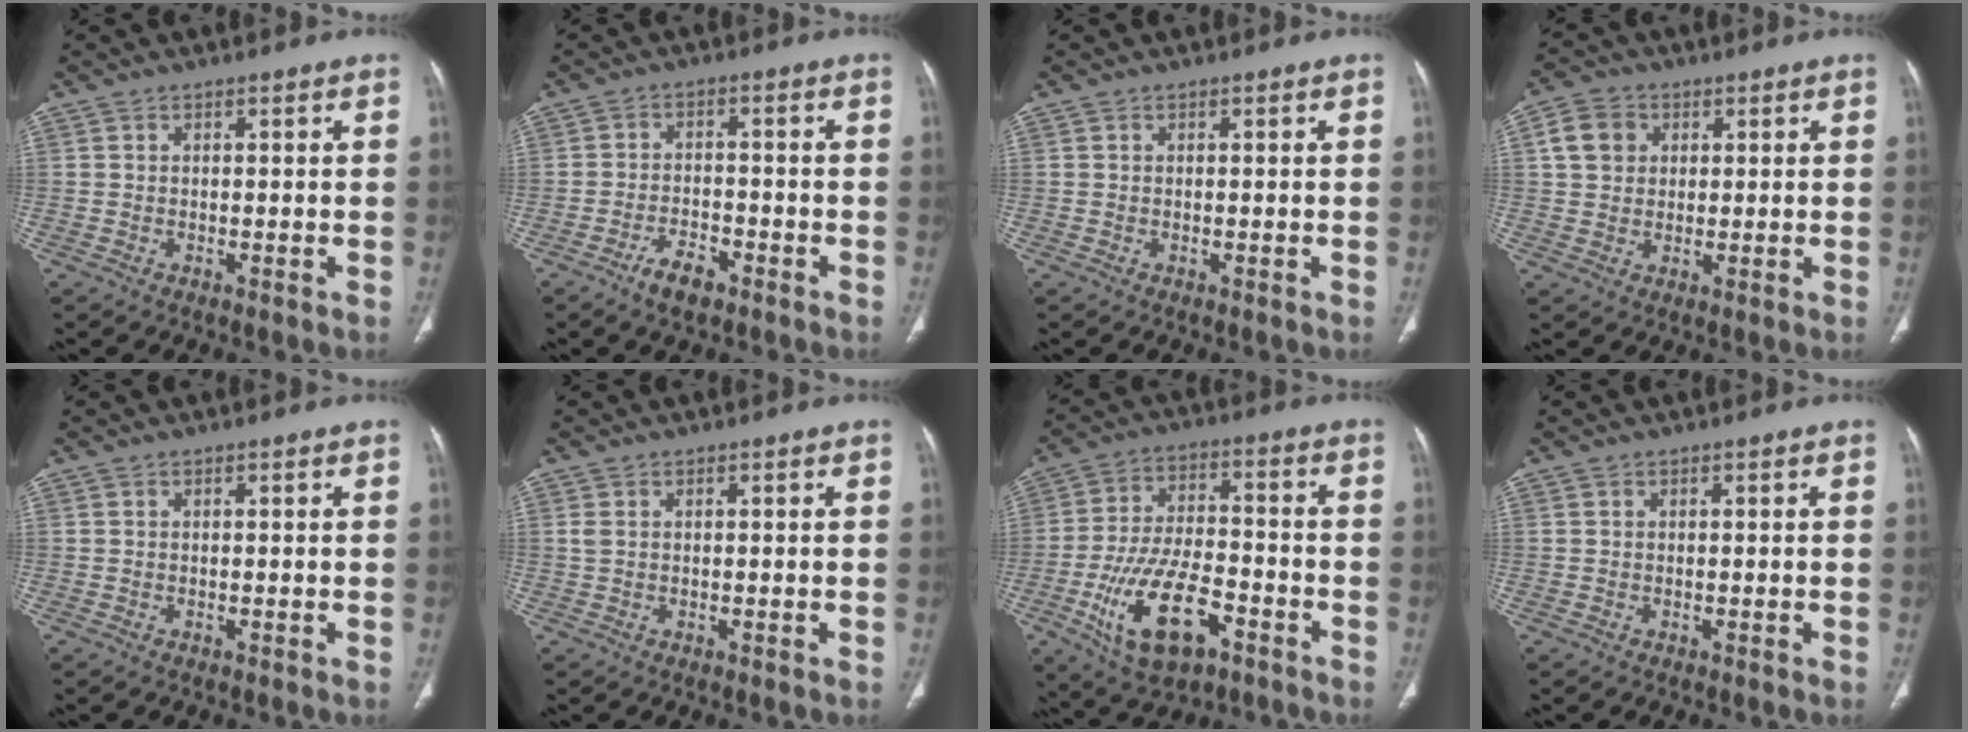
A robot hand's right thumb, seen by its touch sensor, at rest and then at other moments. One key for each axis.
{"total": 5.0, "fx": -3.4, "fy": 2.2, "fz": 2.9, "tx": -0.050, "ty": 0.022, "tz": -0.059}
{"total": 0.0}
{"total": 6.2, "fx": 1.7, "fy": 5.2, "fz": 2.9, "tx": -0.035, "ty": 0.003, "tz": 0.030}
{"total": 0.0}
{"total": 0.9, "fx": 0.2, "fy": 0.6, "fz": 0.7, "tx": -0.021, "ty": 0.005, "tz": 0.007}
{"total": 16.6, "fx": -7.3, "fy": 7.9, "fz": 12.7, "tx": -0.228, "ty": 0.028, "tz": -0.122}
{"total": 0.0}